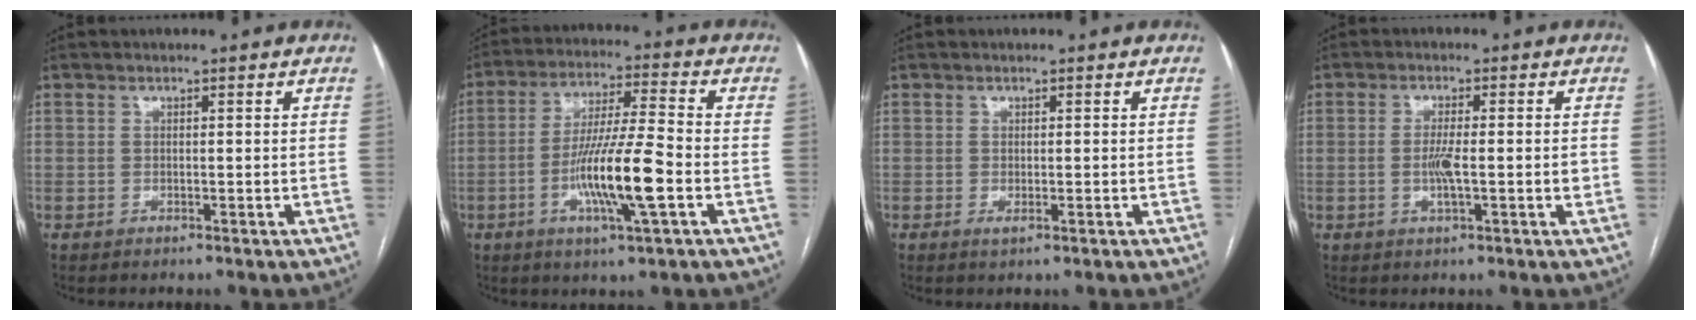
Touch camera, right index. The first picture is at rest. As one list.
[{"total": 12.4, "force": [-3.6, 0.2, 11.9], "torque": [-0.228, -0.009, -0.068]}, {"total": 1.1, "force": [-0.4, 0.2, 1.0], "torque": [-0.015, -0.003, -0.004]}, {"total": 4.7, "force": [-0.8, 0.5, 4.6], "torque": [-0.089, 0.000, -0.012]}]